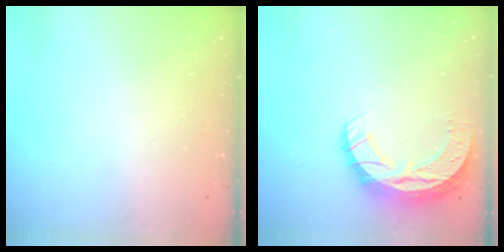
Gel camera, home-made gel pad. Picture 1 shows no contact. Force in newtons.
{"total": 11.7, "press": 11.6, "slide": 0.8}